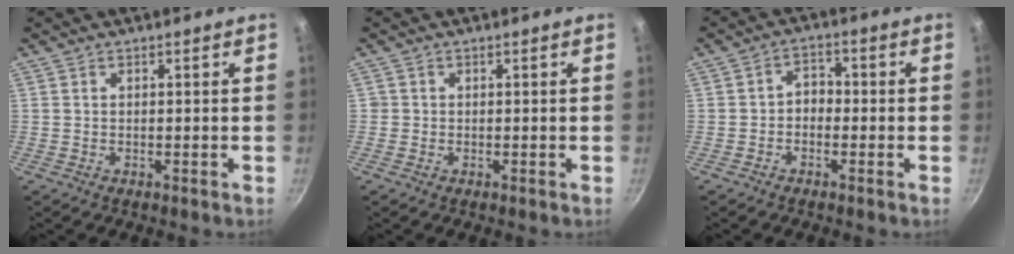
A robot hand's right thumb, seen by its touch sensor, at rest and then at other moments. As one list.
[{"total": 0.8, "force": [-0.2, 0.8, 0.1], "torque": [-0.001, 0.001, -0.005]}, {"total": 3.6, "force": [-1.0, 2.7, 2.2], "torque": [-0.015, 0.020, -0.025]}]